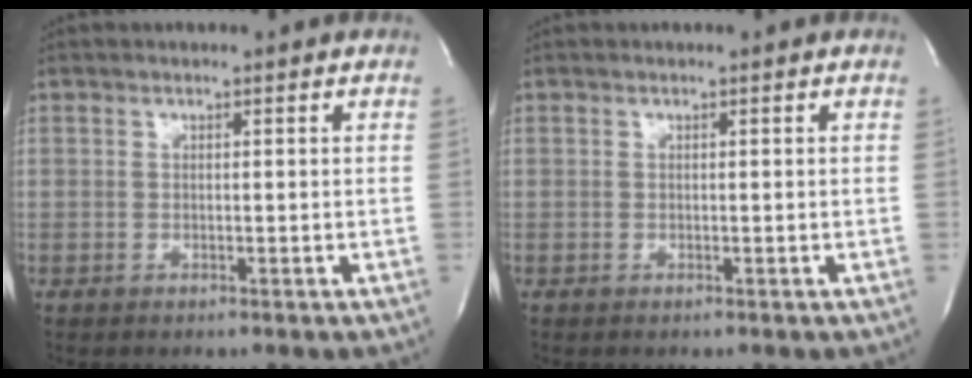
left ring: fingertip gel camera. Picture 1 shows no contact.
{"total": 0.0}